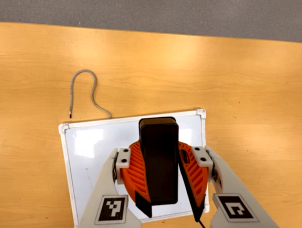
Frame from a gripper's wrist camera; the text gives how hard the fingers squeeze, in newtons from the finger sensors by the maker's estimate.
{"total": 11.5, "left": 11.7, "right": 11.4}